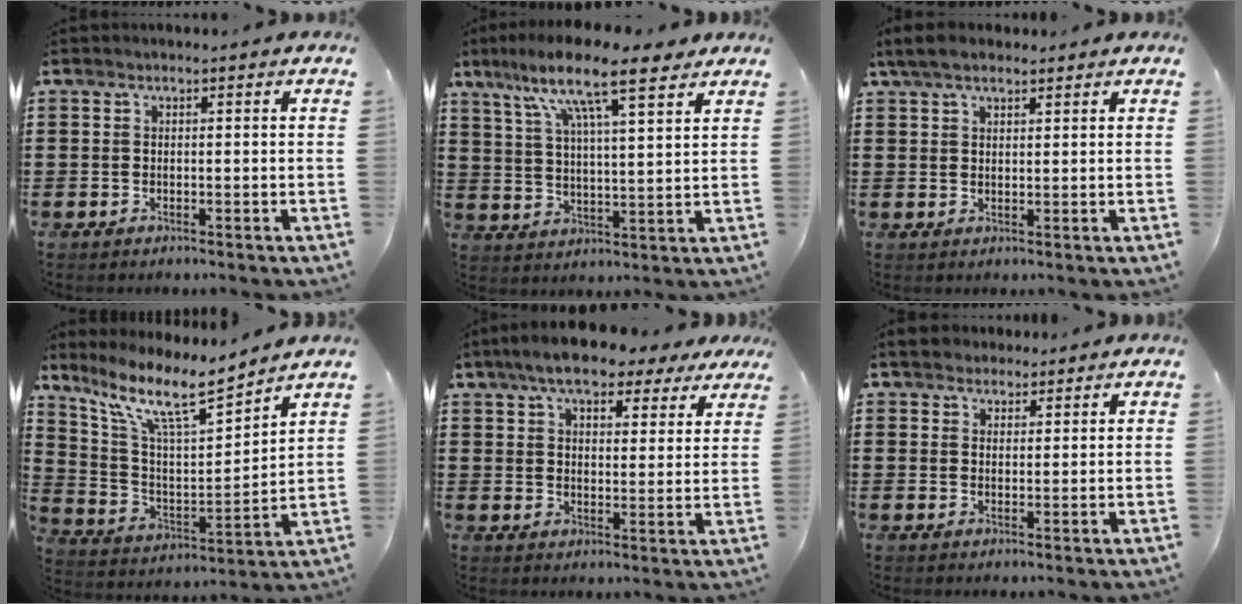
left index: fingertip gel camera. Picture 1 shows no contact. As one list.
[{"total": 11.8, "force": [8.4, 2.4, 7.9], "torque": [-0.161, -0.025, 0.141]}, {"total": 3.9, "force": [2.9, 1.5, 2.2], "torque": [-0.049, 0.004, 0.054]}, {"total": 11.2, "force": [8.3, 2.2, 7.3], "torque": [-0.162, -0.043, 0.139]}, {"total": 7.8, "force": [6.4, 2.3, 3.7], "torque": [-0.088, -0.008, 0.118]}, {"total": 3.0, "force": [2.7, 1.4, 0.1], "torque": [-0.013, 0.003, 0.051]}]